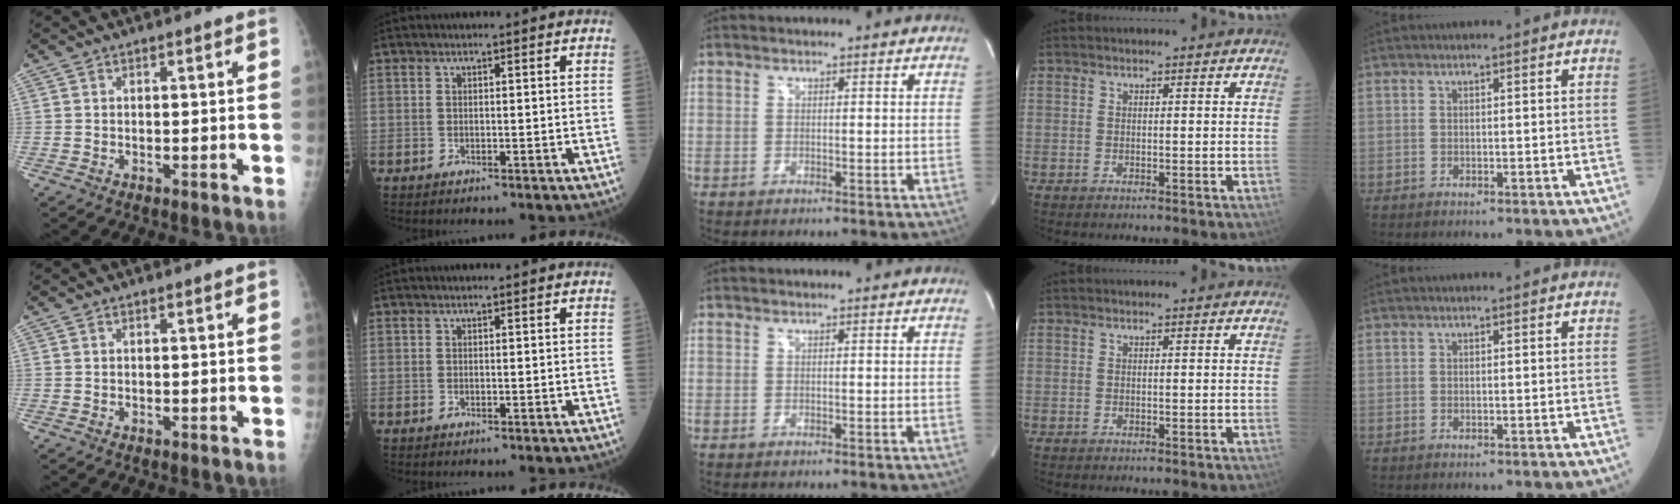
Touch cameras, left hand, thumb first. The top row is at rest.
{}